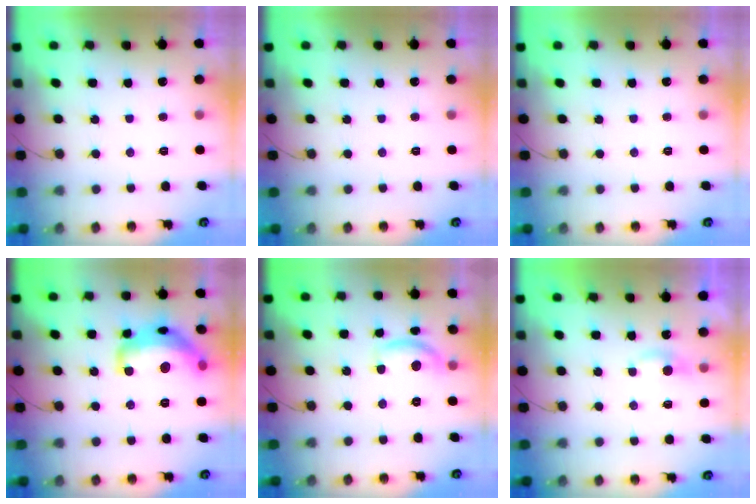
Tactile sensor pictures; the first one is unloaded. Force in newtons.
{"total": 0.0}
{"total": 0.0}
{"total": 16.7, "press": 16.7, "slide": 0.6}
{"total": 10.7, "press": 10.7, "slide": 0.6}
{"total": 3.2, "press": 3.2, "slide": 0.4}